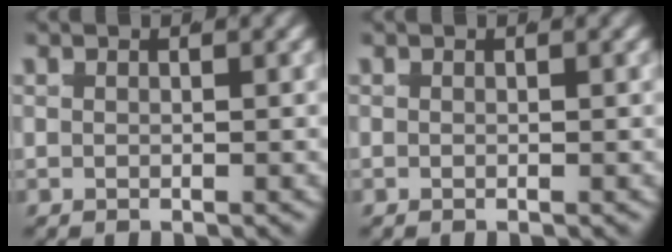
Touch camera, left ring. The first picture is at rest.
{"total": 0.0}